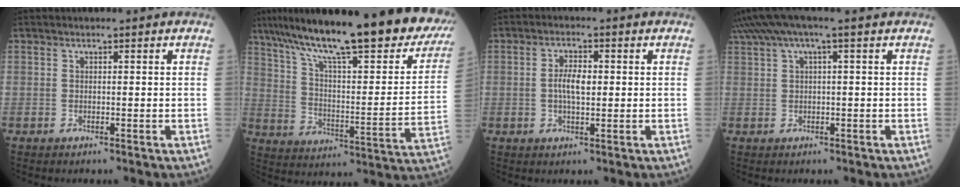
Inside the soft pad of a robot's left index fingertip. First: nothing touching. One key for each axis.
{"total": 31.8, "fx": 24.7, "fy": 5.8, "fz": 19.2, "tx": -0.287, "ty": -0.028, "tz": 0.334}
{"total": 3.9, "fx": 0.1, "fy": 1.5, "fz": 3.6, "tx": -0.076, "ty": 0.004, "tz": -0.001}
{"total": 6.5, "fx": 4.1, "fy": 0.4, "fz": 5.1, "tx": -0.103, "ty": 0.043, "tz": 0.075}